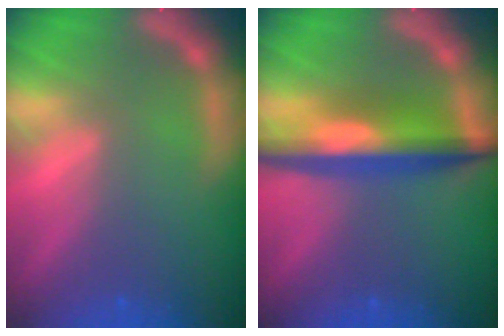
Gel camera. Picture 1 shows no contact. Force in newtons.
{"total": 7.1}